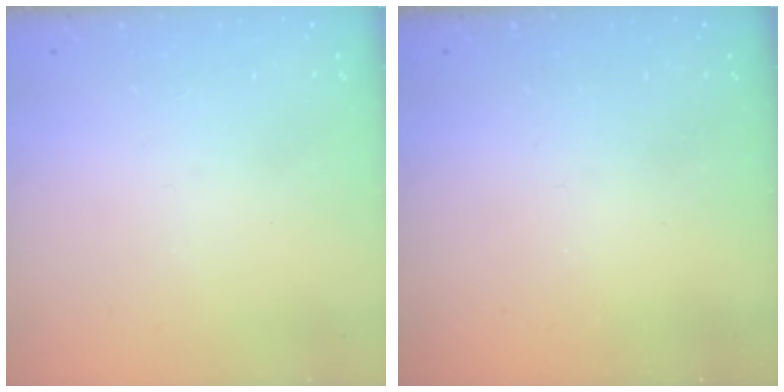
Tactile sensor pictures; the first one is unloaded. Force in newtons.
{"total": 0.0}